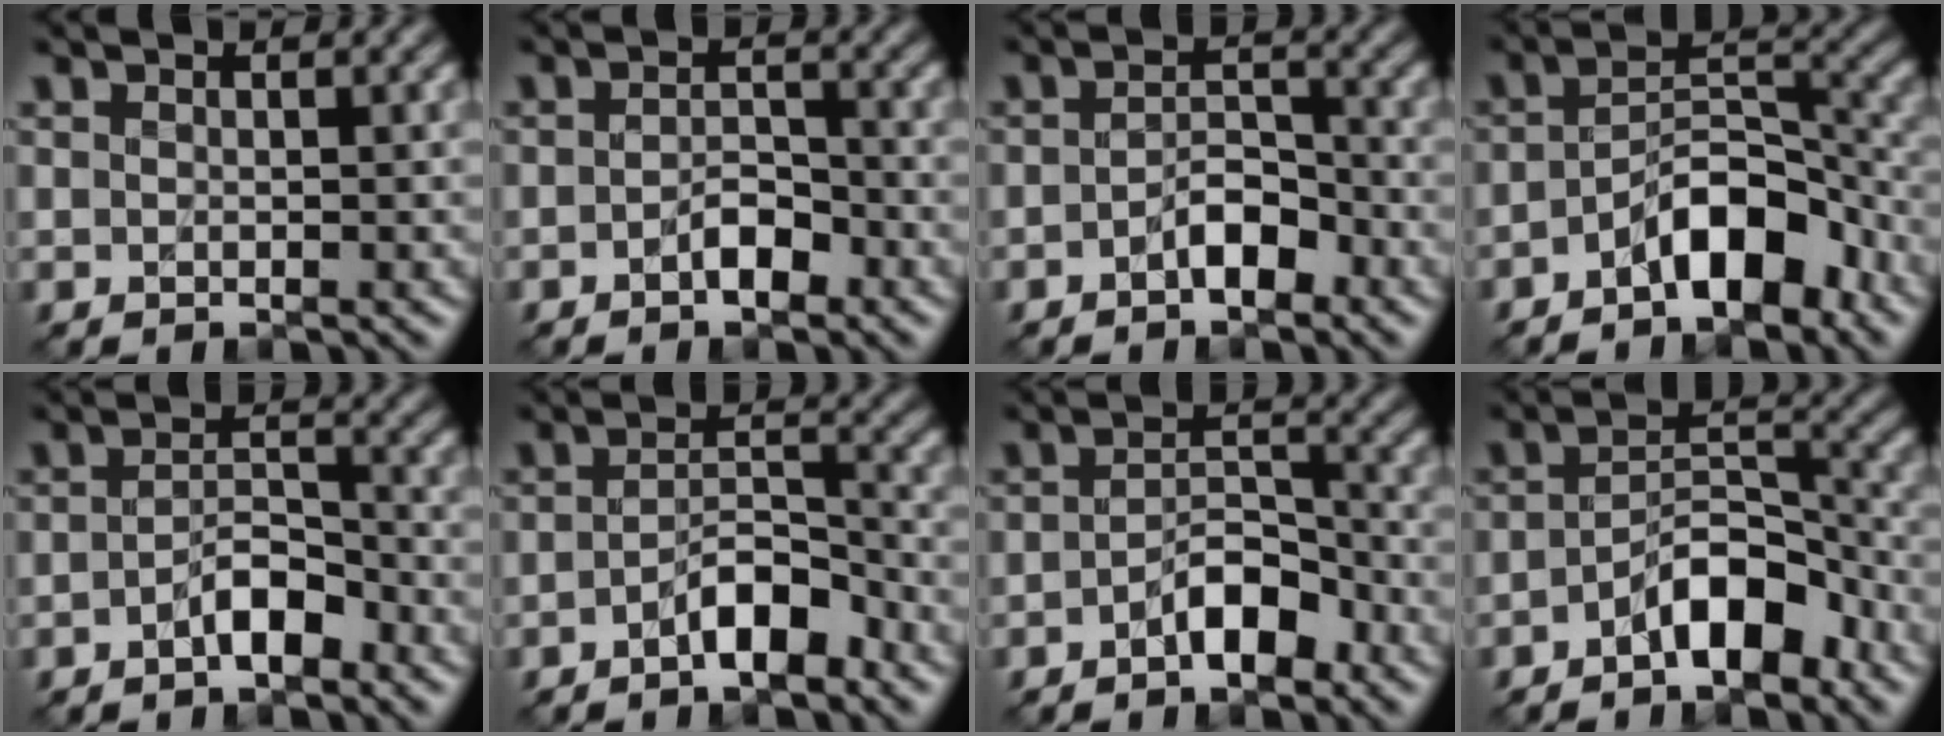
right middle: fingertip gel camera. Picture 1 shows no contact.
{"total": 2.2, "force": [-1.2, 1.0, 1.5], "torque": [-0.024, 0.006, -0.023]}
{"total": 2.6, "force": [-1.5, 1.2, 1.8], "torque": [-0.028, 0.010, -0.029]}
{"total": 6.1, "force": [-3.4, 2.6, 4.3], "torque": [-0.066, 0.014, -0.064]}
{"total": 2.8, "force": [-1.6, 1.1, 2.0], "torque": [-0.033, 0.010, -0.033]}
{"total": 3.7, "force": [-2.2, 1.3, 2.7], "torque": [-0.045, 0.012, -0.041]}
{"total": 3.5, "force": [-2.0, 1.5, 2.5], "torque": [-0.037, 0.012, -0.038]}
{"total": 5.5, "force": [-3.0, 2.3, 4.0], "torque": [-0.065, 0.015, -0.055]}